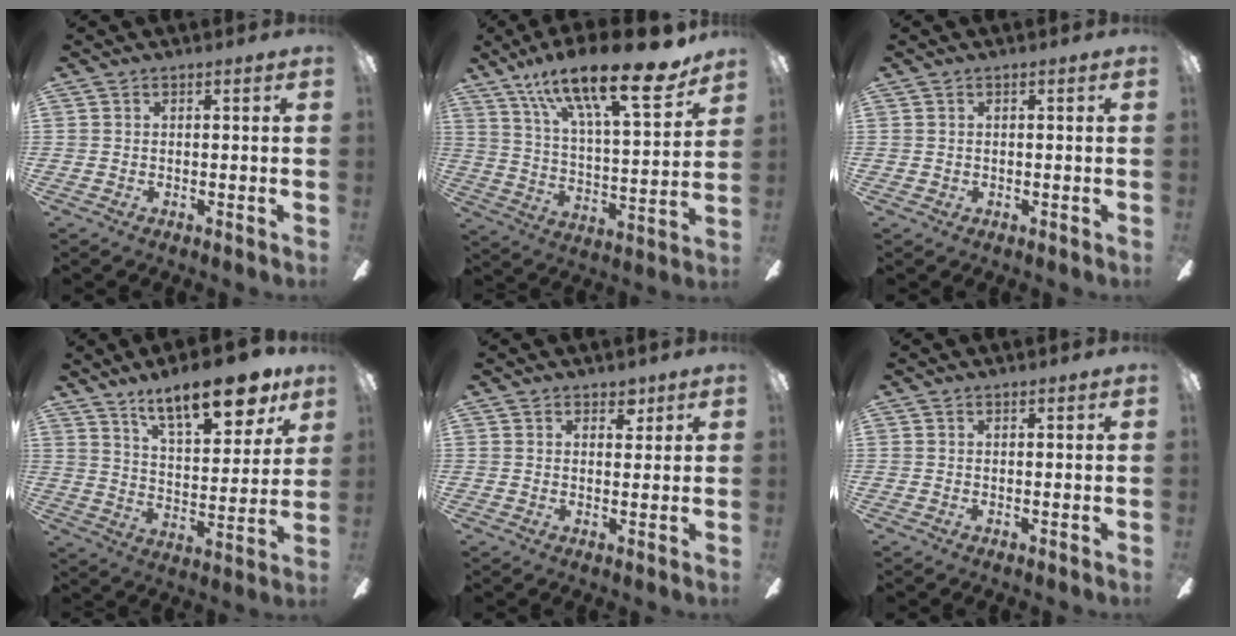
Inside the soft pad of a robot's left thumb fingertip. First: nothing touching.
{"total": 24.5, "force": [16.8, 6.8, 16.5], "torque": [-0.261, -0.102, 0.270]}
{"total": 0.6, "force": [0.2, 0.5, 0.1], "torque": [-0.003, 0.005, 0.002]}
{"total": 18.3, "force": [13.0, 6.7, 11.0], "torque": [-0.164, -0.072, 0.212]}
{"total": 3.1, "force": [2.4, 1.6, 1.0], "torque": [0.001, -0.010, 0.040]}
{"total": 0.7, "force": [0.6, 0.0, 0.3], "torque": [-0.008, 0.000, 0.010]}